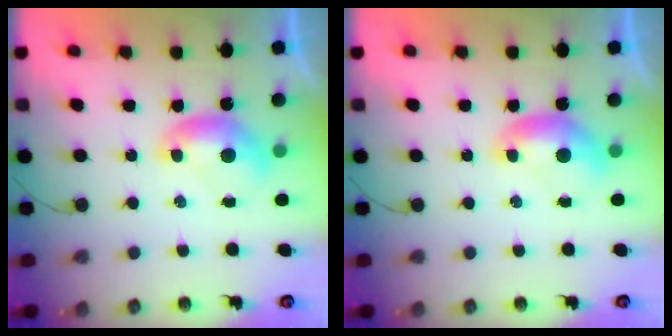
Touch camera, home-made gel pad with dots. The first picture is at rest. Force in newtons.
{"total": 0.0}